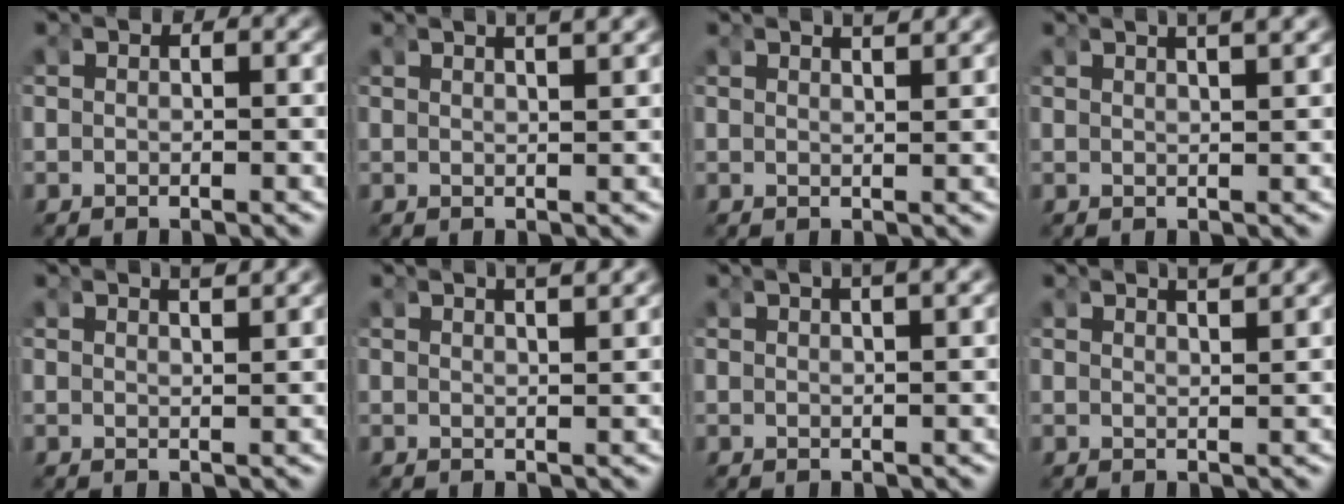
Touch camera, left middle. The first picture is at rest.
{"total": 2.9, "force": [2.2, -0.3, 1.8], "torque": [-0.020, 0.001, 0.040]}
{"total": 1.9, "force": [1.6, -0.8, 0.6], "torque": [-0.007, -0.006, 0.033]}
{"total": 3.8, "force": [2.7, 0.2, 2.7], "torque": [-0.031, 0.007, 0.047]}
{"total": 2.2, "force": [1.8, -0.8, 0.9], "torque": [-0.012, -0.005, 0.037]}
{"total": 2.7, "force": [2.1, -0.5, 1.6], "torque": [-0.019, -0.002, 0.041]}
{"total": 3.1, "force": [2.0, -0.1, 2.3], "torque": [-0.026, 0.008, 0.035]}
{"total": 2.7, "force": [2.3, -0.5, 1.4], "torque": [-0.016, -0.004, 0.045]}